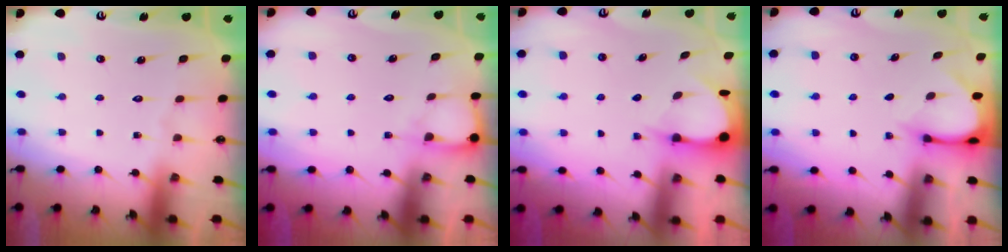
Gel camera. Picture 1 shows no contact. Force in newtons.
{"total": 4.2, "press": 4.2, "slide": 0.6}
{"total": 3.6, "press": 3.5, "slide": 0.3}
{"total": 3.3, "press": 3.3, "slide": 0.3}